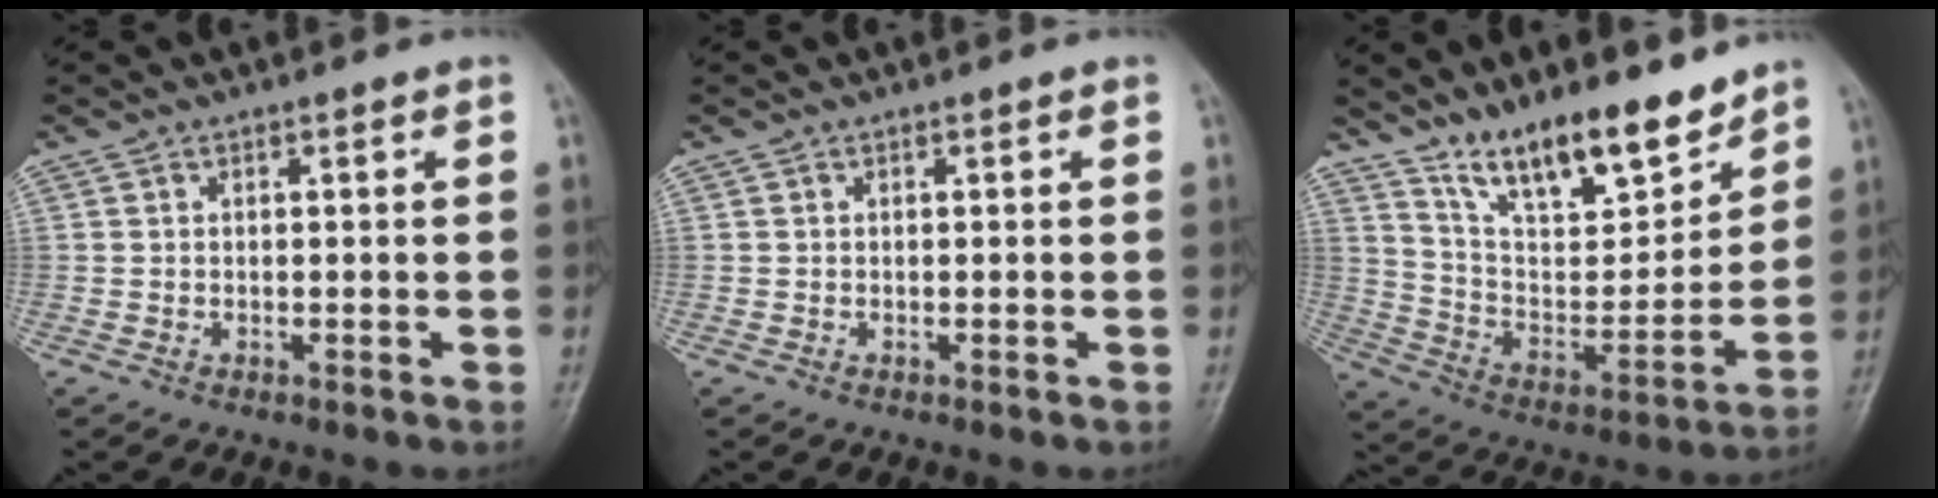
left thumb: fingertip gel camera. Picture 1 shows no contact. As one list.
[{"total": 0.0}, {"total": 17.5, "force": [13.4, 5.7, 9.7], "torque": [-0.115, -0.084, 0.239]}]